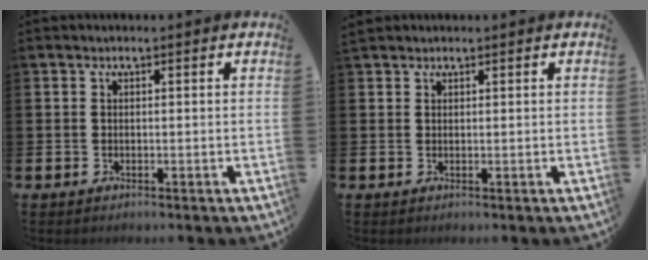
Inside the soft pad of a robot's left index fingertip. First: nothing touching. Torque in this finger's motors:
{"motor_torque": [-0.09, -0.11, 0.05, 0.05]}